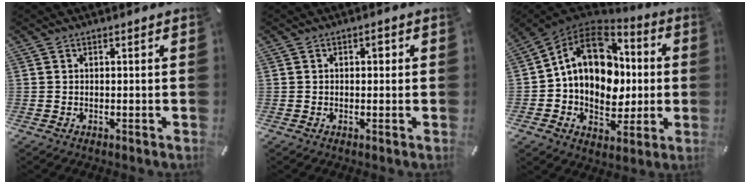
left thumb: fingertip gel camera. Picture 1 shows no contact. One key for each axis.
{"total": 1.7, "fx": 0.2, "fy": 1.1, "fz": 1.2, "tx": -0.018, "ty": 0.005, "tz": -0.001}
{"total": 16.5, "fx": 2.3, "fy": 12.8, "fz": 10.2, "tx": -0.165, "ty": 0.000, "tz": 0.047}